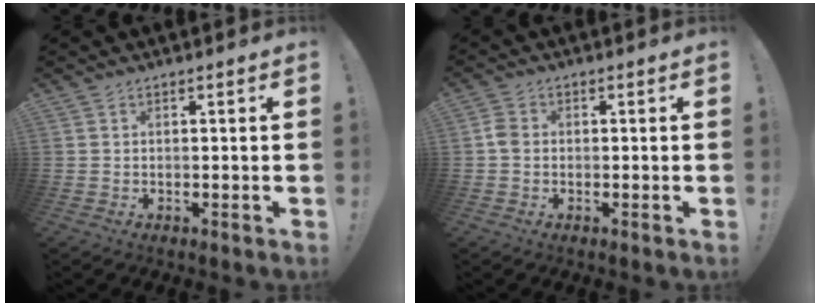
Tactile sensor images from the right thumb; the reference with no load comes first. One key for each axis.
{"total": 3.4, "fx": -0.7, "fy": 2.6, "fz": 2.1, "tx": -0.052, "ty": 0.012, "tz": -0.010}